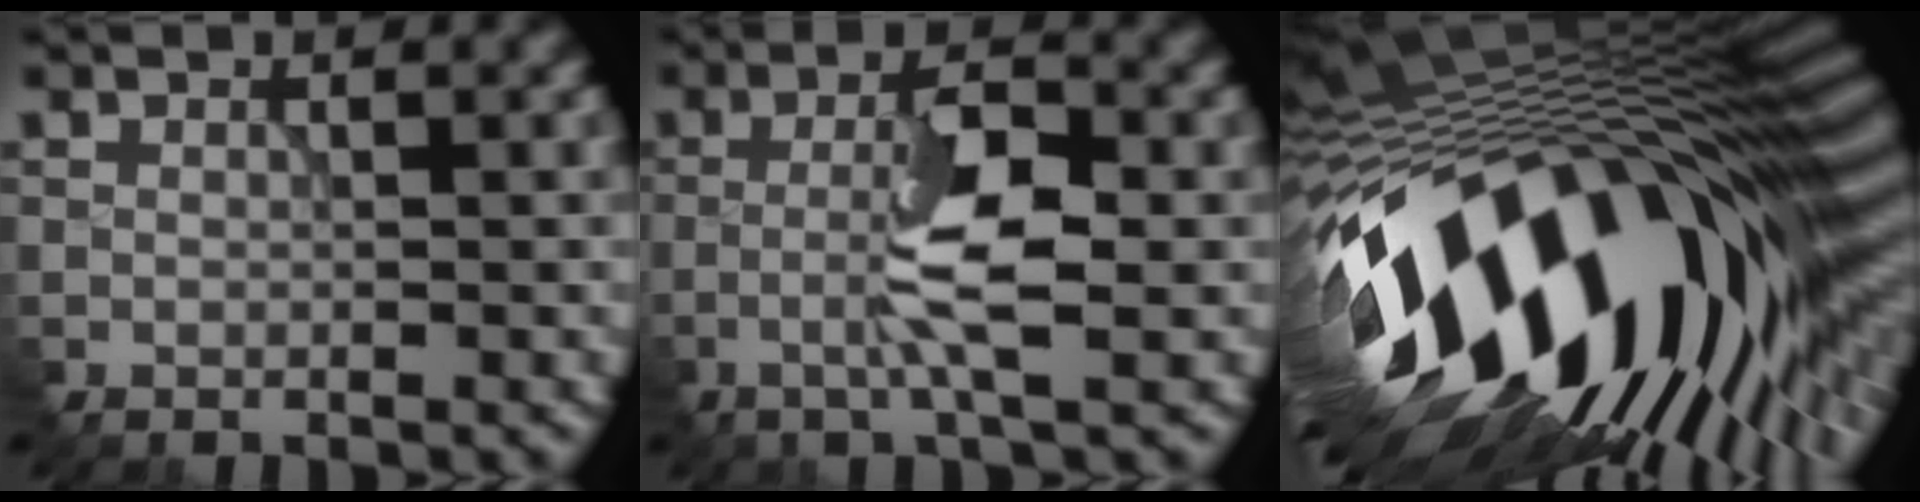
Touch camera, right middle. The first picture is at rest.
{"total": 5.3, "force": [-1.4, 1.0, 5.0], "torque": [-0.099, 0.011, -0.033]}
{"total": 19.6, "force": [-5.0, 9.6, 16.4], "torque": [-0.295, -0.047, -0.079]}